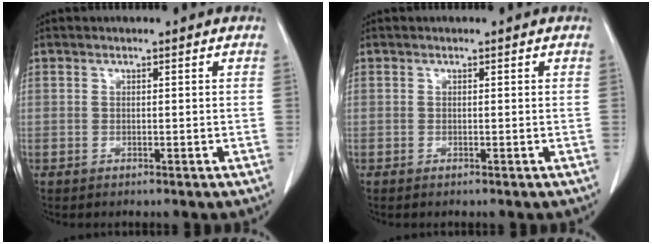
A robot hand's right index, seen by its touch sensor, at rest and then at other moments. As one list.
[{"total": 0.0}]